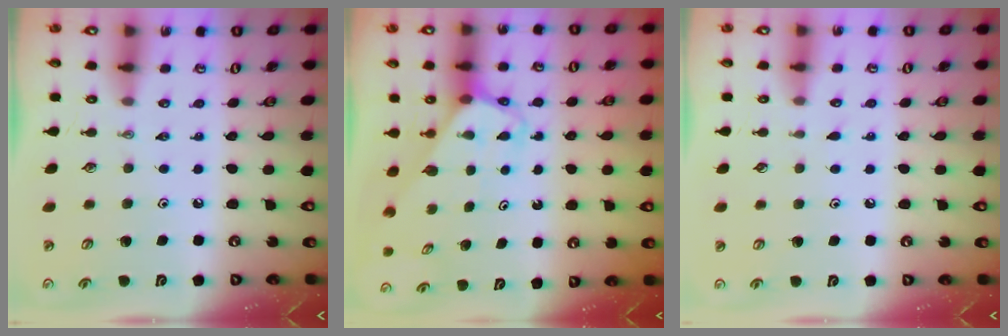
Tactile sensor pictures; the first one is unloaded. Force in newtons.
{"total": 3.2, "press": 3.2, "slide": 0.3}
{"total": 4.5, "press": 4.5, "slide": 0.4}